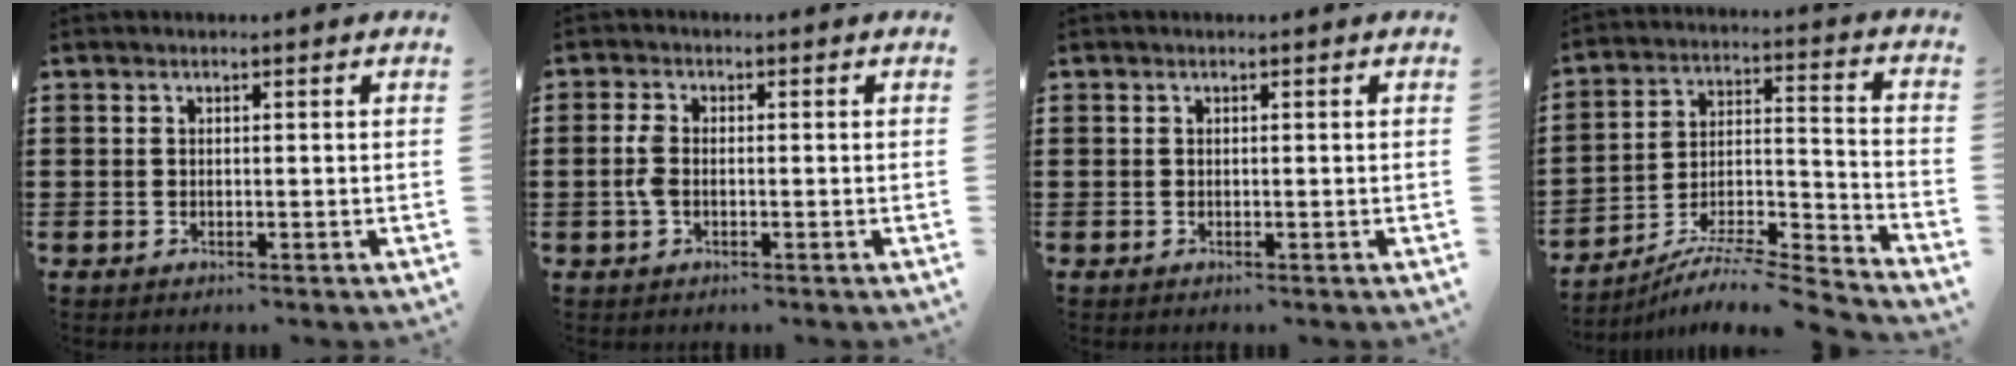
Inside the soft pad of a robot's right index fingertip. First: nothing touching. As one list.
[{"total": 2.9, "force": [-0.4, 1.6, 2.4], "torque": [-0.070, -0.005, -0.015]}, {"total": 0.0}, {"total": 7.8, "force": [-7.3, 0.3, 2.8], "torque": [-0.031, 0.003, -0.144]}]